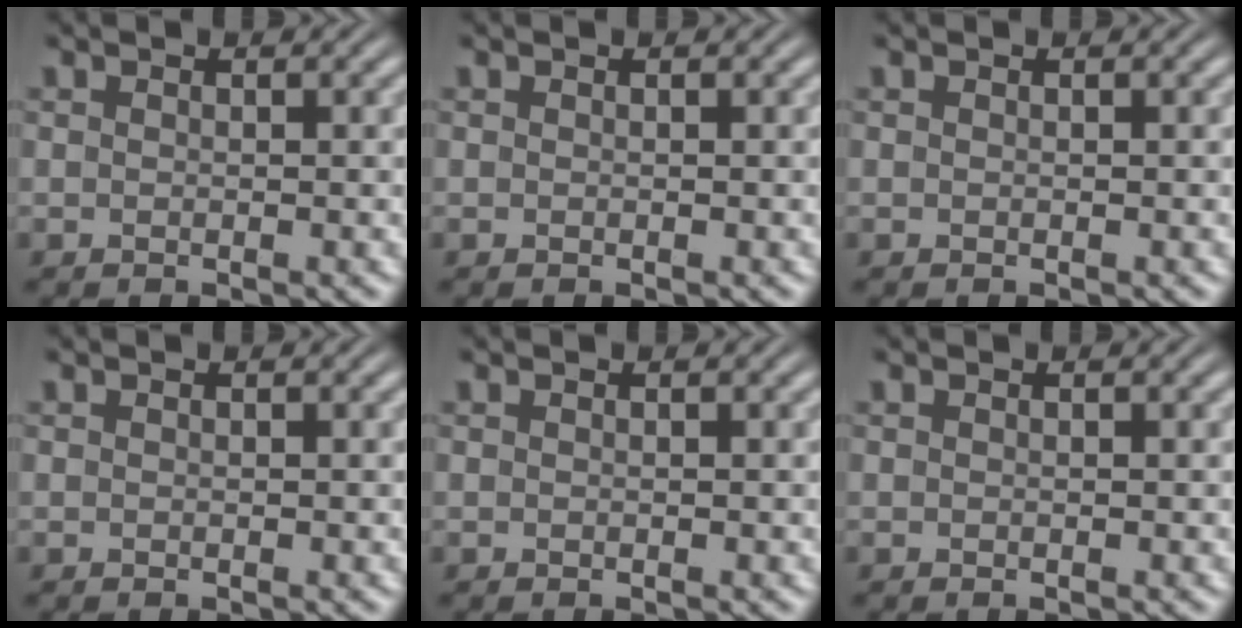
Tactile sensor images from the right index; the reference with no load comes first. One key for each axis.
{"total": 0.0}
{"total": 0.0}
{"total": 0.0}
{"total": 0.0}
{"total": 0.0}